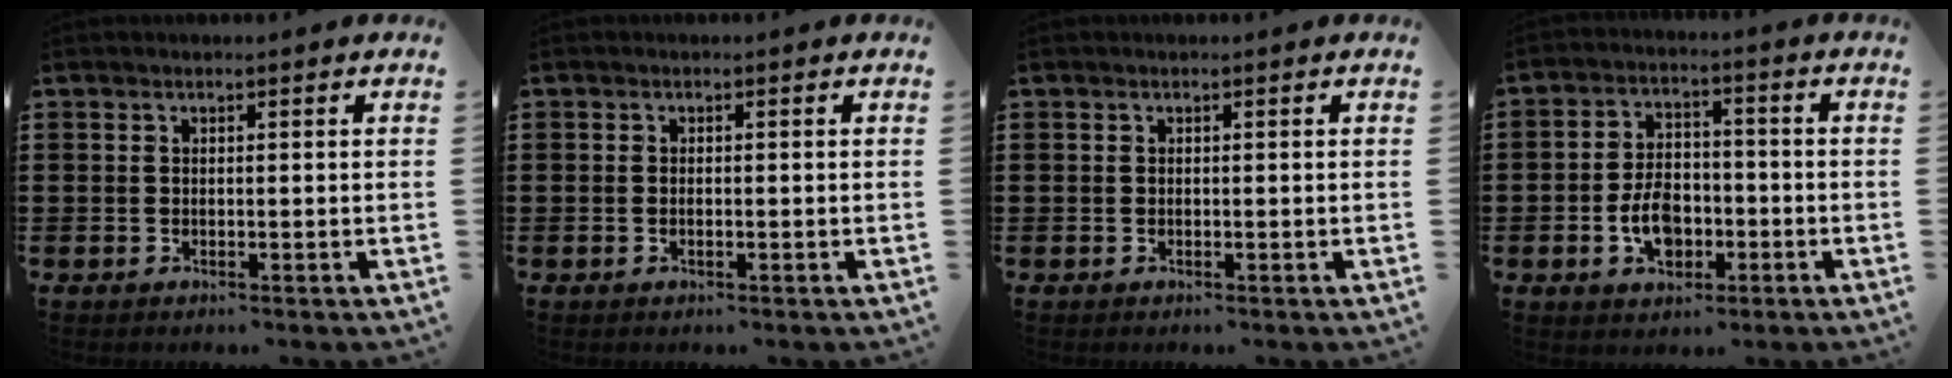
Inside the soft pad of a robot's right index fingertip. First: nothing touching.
{"total": 0.6, "force": [-0.3, 0.2, 0.5], "torque": [-0.010, -0.004, -0.004]}
{"total": 0.0}
{"total": 6.4, "force": [-2.0, 4.2, 4.4], "torque": [-0.084, 0.005, -0.039]}